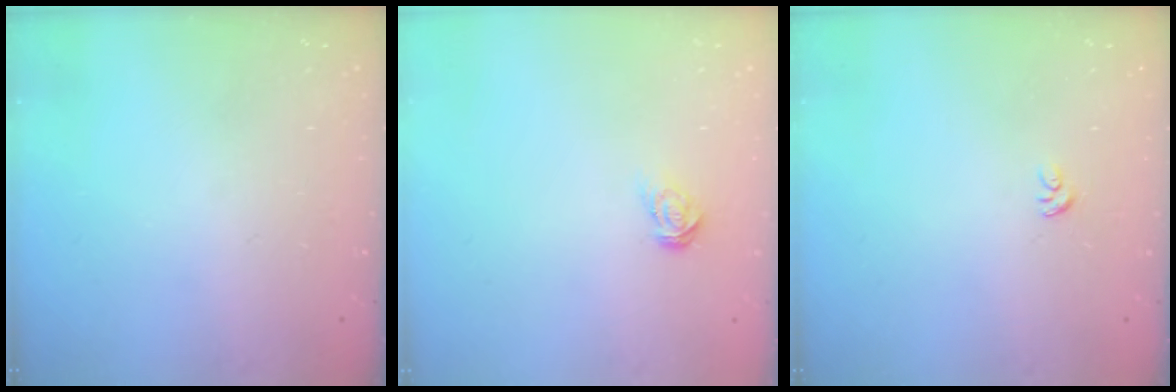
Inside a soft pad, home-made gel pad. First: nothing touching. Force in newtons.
{"total": 3.5, "press": 3.5, "slide": 0.3}
{"total": 2.4, "press": 2.4, "slide": 0.1}